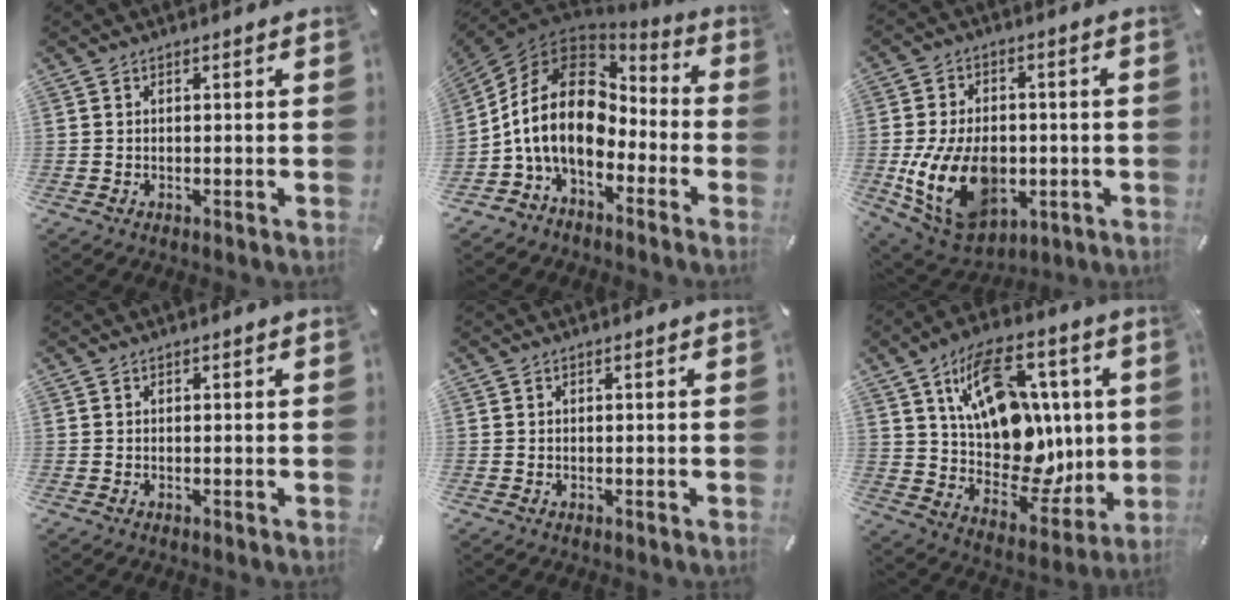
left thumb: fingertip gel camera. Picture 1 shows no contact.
{"total": 18.5, "force": [-1.9, 13.1, 13.0], "torque": [-0.276, 0.018, -0.037]}
{"total": 17.3, "force": [-3.2, 12.0, 12.1], "torque": [-0.242, 0.005, -0.047]}
{"total": 0.0}
{"total": 0.0}
{"total": 19.7, "force": [7.0, 13.3, 12.8], "torque": [-0.218, -0.039, 0.128]}